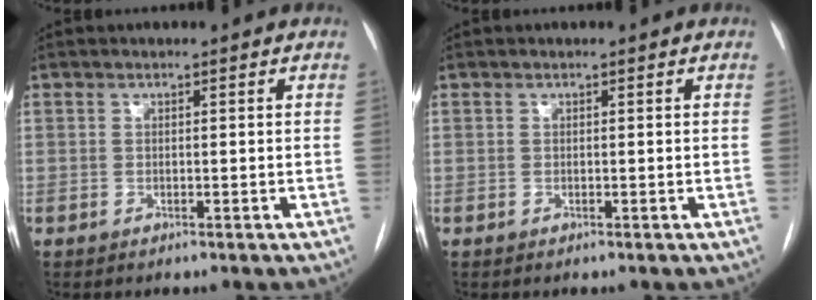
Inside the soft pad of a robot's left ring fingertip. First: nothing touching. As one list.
[{"total": 0.0}]